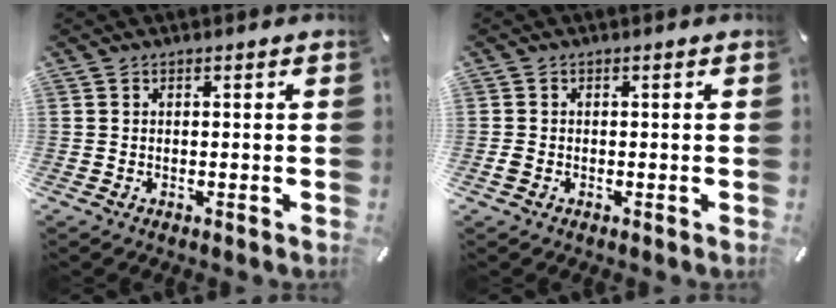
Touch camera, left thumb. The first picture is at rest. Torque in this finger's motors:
{"motor_torque": [-0.43, -0.54, -0.44, 0.37, -0.07]}